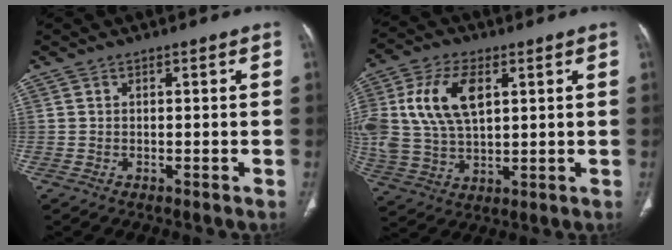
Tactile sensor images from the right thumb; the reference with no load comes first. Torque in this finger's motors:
{"motor_torque": [1.33, 1.38, 1.35, 0.48, 0.32]}